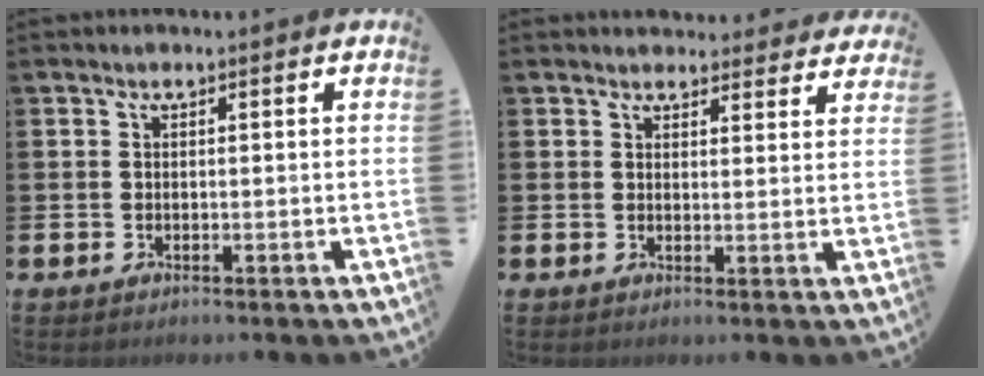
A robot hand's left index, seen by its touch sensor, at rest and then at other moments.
{"total": 3.2, "force": [3.1, 0.9, -0.1], "torque": [0.006, -0.018, 0.054]}